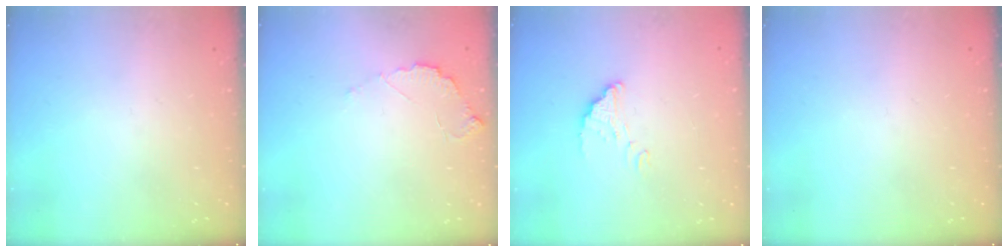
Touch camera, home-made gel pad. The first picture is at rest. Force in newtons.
{"total": 4.4, "press": 4.4, "slide": 0.3}
{"total": 1.8, "press": 1.8, "slide": 0.0}
{"total": 0.0}